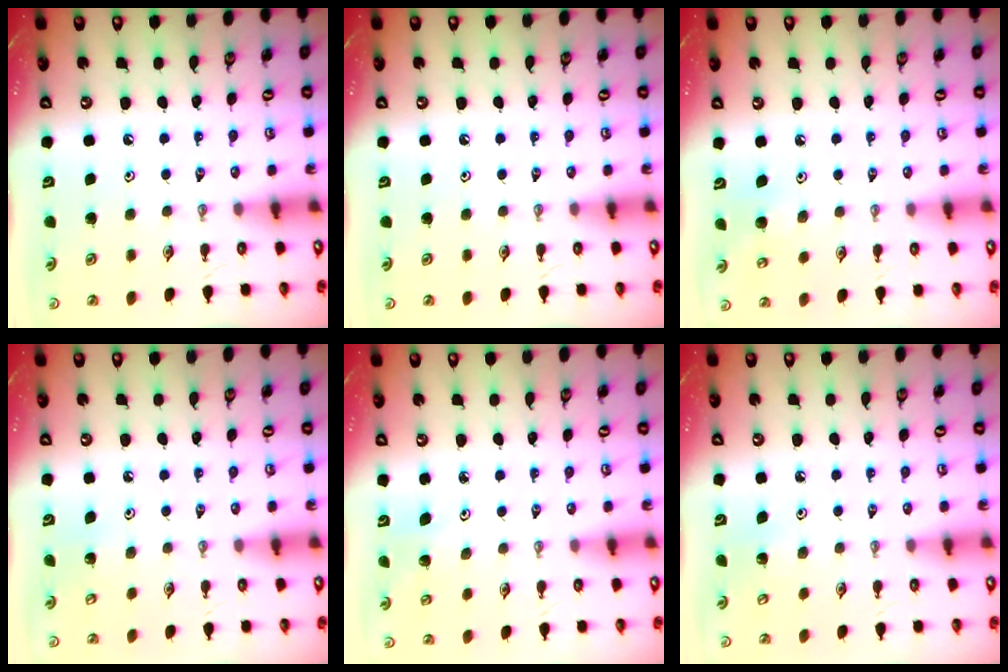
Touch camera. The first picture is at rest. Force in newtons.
{"total": 0.0}
{"total": 6.9, "press": 6.8, "slide": 0.8}
{"total": 2.8, "press": 2.8, "slide": 0.2}
{"total": 3.0, "press": 2.9, "slide": 0.9}
{"total": 2.9, "press": 2.9, "slide": 0.3}